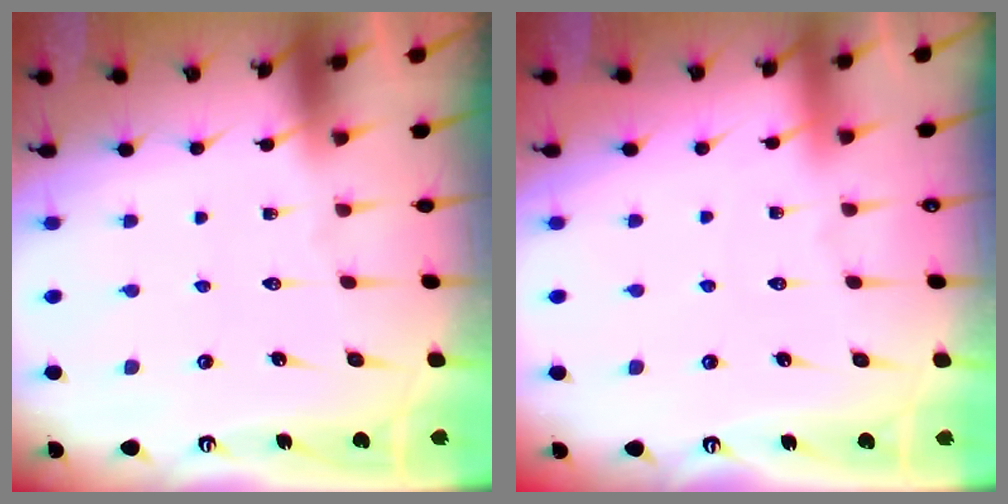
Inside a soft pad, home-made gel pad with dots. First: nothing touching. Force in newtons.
{"total": 1.1, "press": 1.1, "slide": 0.2}